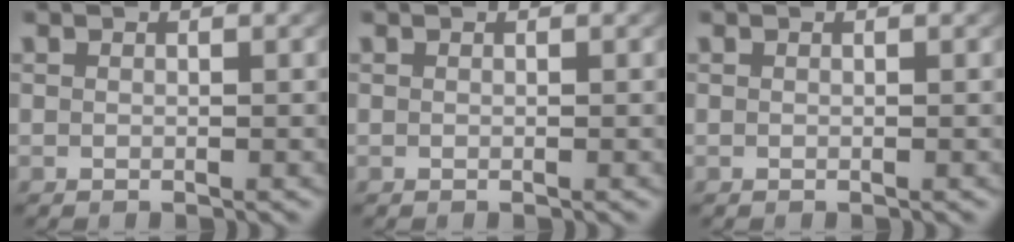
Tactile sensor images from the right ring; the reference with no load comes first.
{"total": 0.0}
{"total": 0.0}